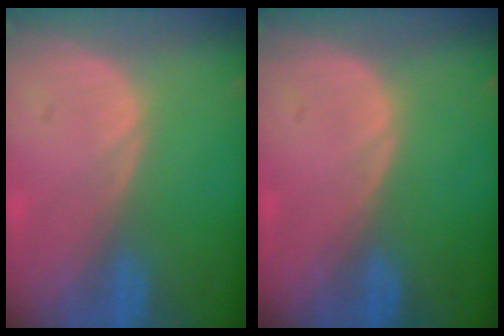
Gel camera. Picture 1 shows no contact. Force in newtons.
{"total": 0.0}